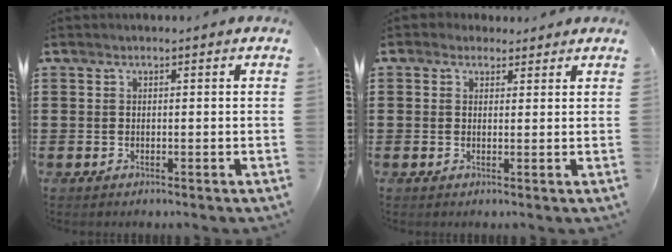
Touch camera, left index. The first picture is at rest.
{"total": 1.9, "force": [1.3, 1.4, 0.1], "torque": [-0.002, 0.007, 0.023]}